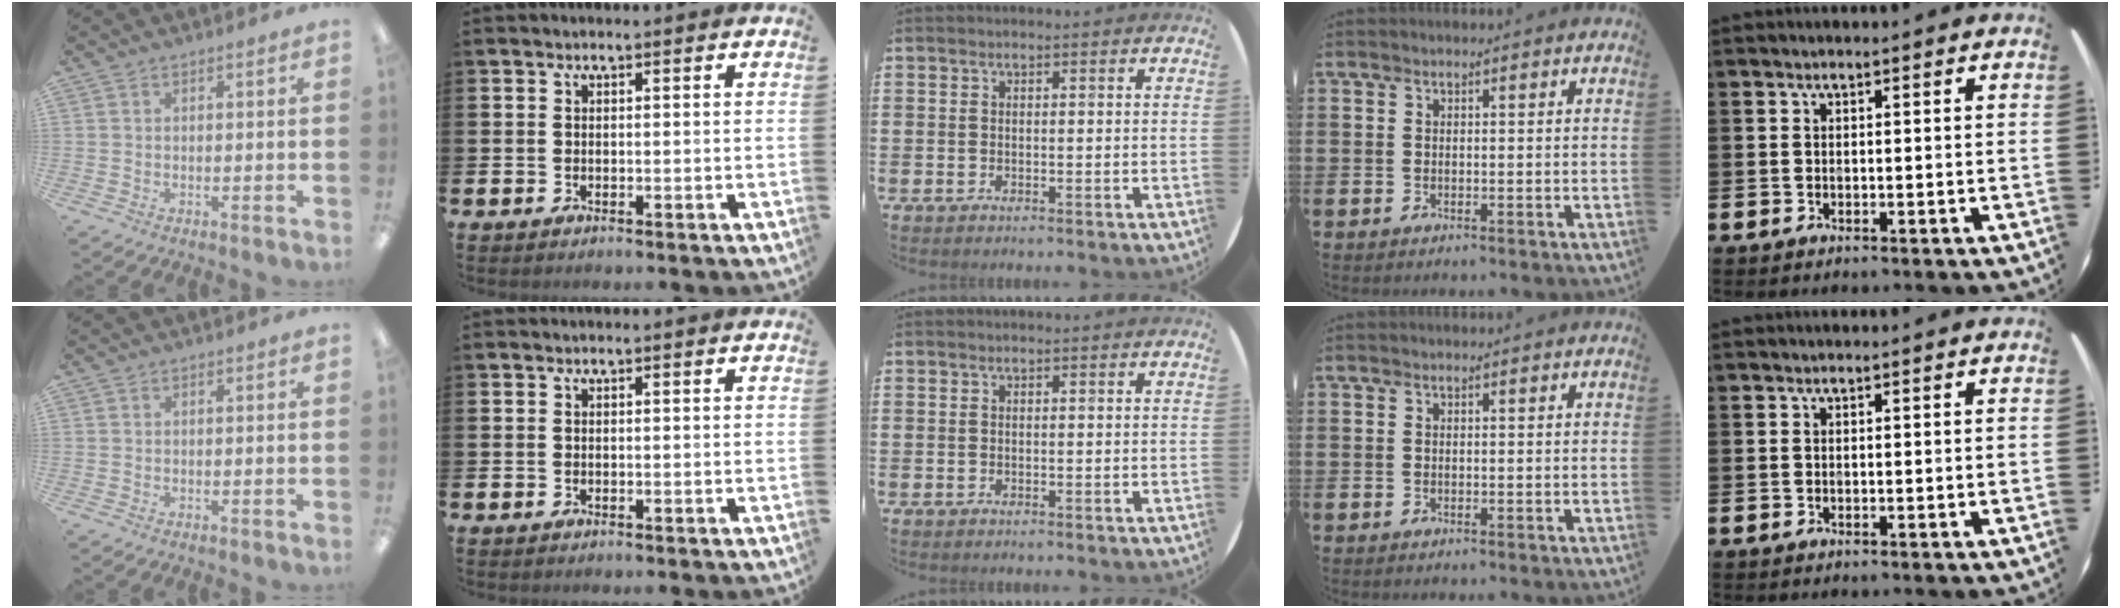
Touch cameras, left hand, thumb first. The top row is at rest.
{}